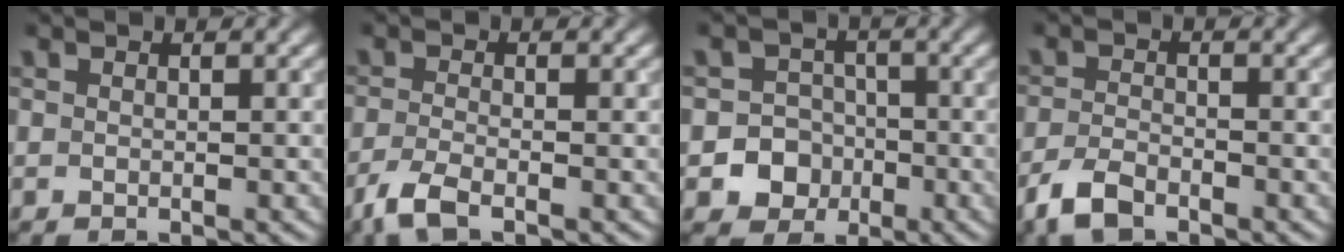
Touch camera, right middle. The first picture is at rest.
{"total": 3.0, "force": [-2.2, 0.7, 2.0], "torque": [-0.052, -0.011, -0.053]}
{"total": 5.9, "force": [-2.4, 5.3, 1.1], "torque": [0.004, -0.001, -0.061]}
{"total": 3.0, "force": [-2.4, 1.0, 1.5], "torque": [-0.038, -0.005, -0.055]}